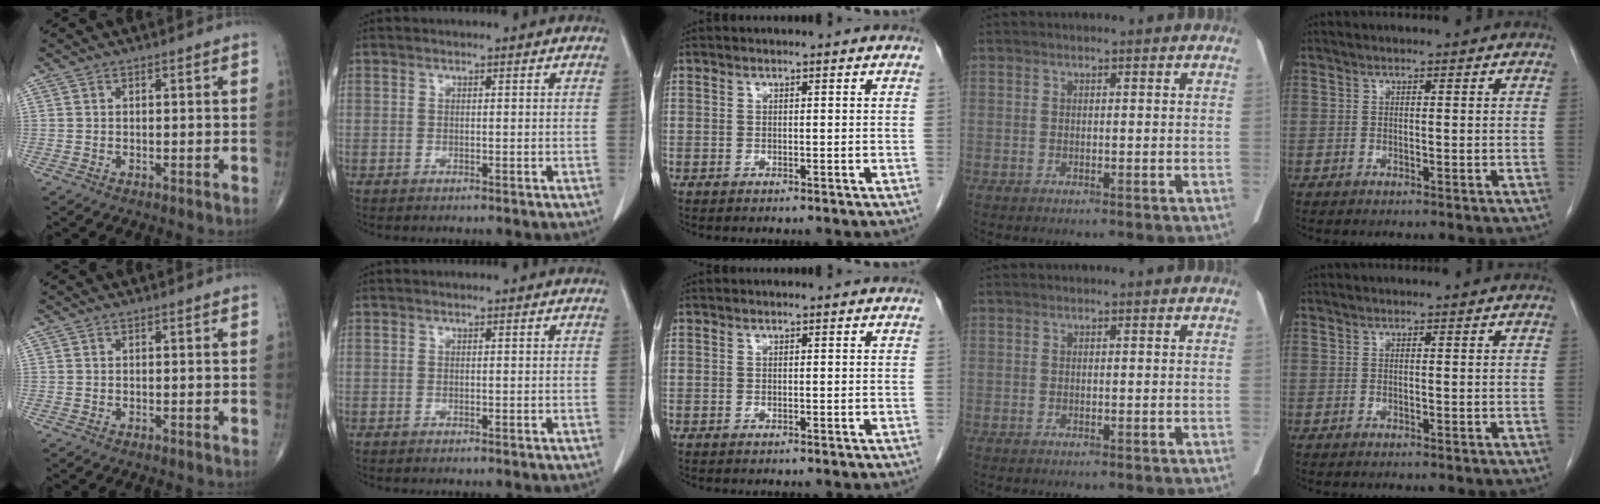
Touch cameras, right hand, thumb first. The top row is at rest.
{}